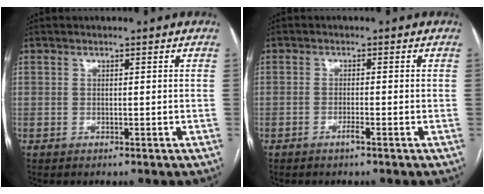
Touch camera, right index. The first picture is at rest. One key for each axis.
{"total": 1.3, "fx": -0.9, "fy": -0.1, "fz": 1.0, "tx": -0.021, "ty": 0.000, "tz": -0.016}